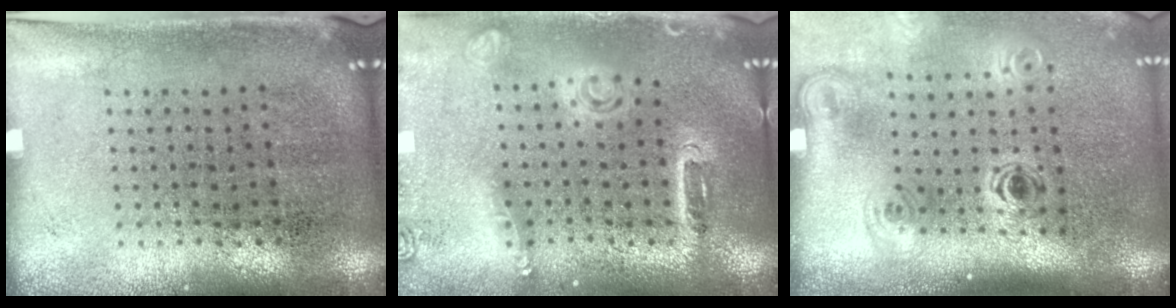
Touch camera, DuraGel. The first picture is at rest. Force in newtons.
{"total": 1.6, "press": 1.5, "slide": 0.3}
{"total": 2.1, "press": 1.4, "slide": 1.5}